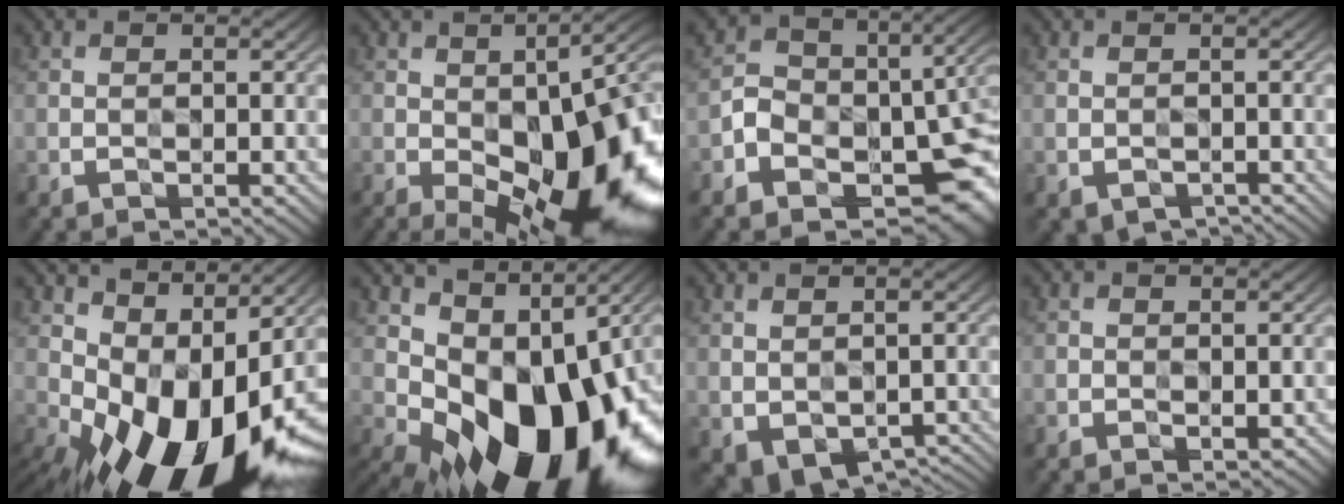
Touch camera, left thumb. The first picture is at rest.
{"total": 20.5, "force": [-5.0, 9.6, 17.4], "torque": [-0.234, -0.029, -0.057]}
{"total": 13.1, "force": [-4.5, 9.7, 7.5], "torque": [-0.117, -0.038, -0.078]}
{"total": 1.6, "force": [-1.1, 0.9, 0.7], "torque": [-0.013, -0.006, -0.016]}
{"total": 16.8, "force": [-1.6, 8.6, 14.3], "torque": [-0.242, -0.009, -0.016]}
{"total": 17.1, "force": [-1.9, 10.5, 13.4], "torque": [-0.210, -0.025, -0.008]}
{"total": 4.6, "force": [-1.8, 3.1, 2.9], "torque": [-0.053, -0.022, -0.012]}
{"total": 1.1, "force": [-0.3, 0.8, 0.5], "torque": [-0.005, -0.005, -0.005]}